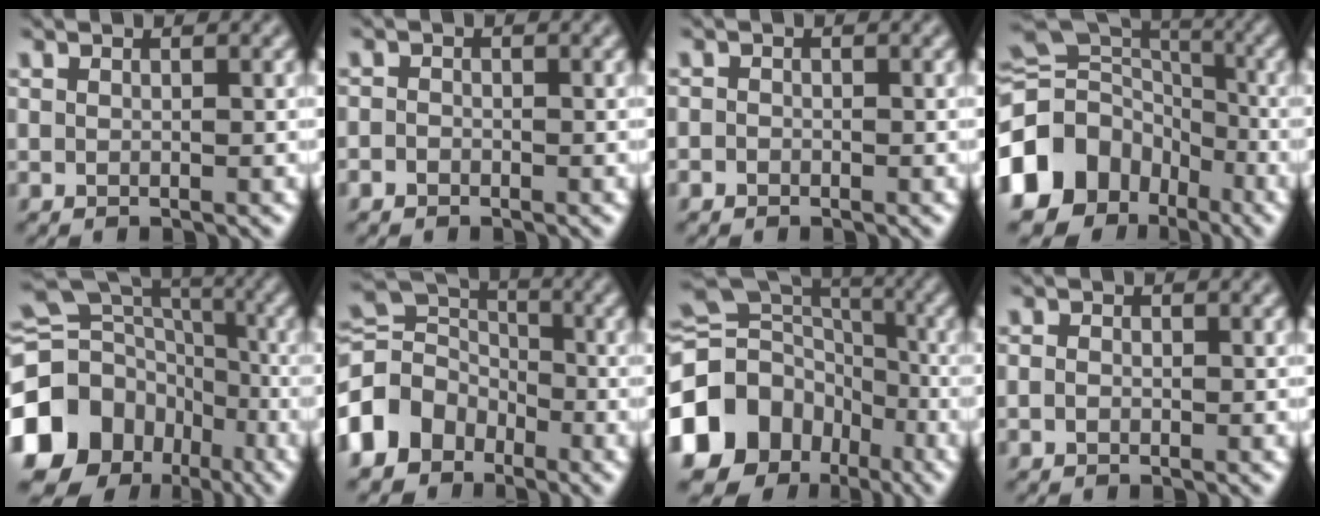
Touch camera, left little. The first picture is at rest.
{"total": 1.4, "force": [-0.5, 1.3, 0.2], "torque": [0.018, 0.011, -0.031]}
{"total": 1.1, "force": [-0.3, 1.0, 0.2], "torque": [0.016, 0.008, -0.023]}
{"total": 14.7, "force": [-7.2, 11.4, 6.0], "torque": [-0.148, 0.004, -0.135]}
{"total": 19.3, "force": [-7.6, 16.0, 7.5], "torque": [-0.189, -0.010, -0.140]}
{"total": 9.1, "force": [-4.6, 7.0, 3.6], "torque": [-0.095, 0.012, -0.106]}
{"total": 16.9, "force": [-7.7, 13.4, 6.7], "torque": [-0.165, -0.010, -0.142]}
{"total": 1.3, "force": [0.0, 1.1, 0.6], "torque": [0.005, 0.010, -0.018]}